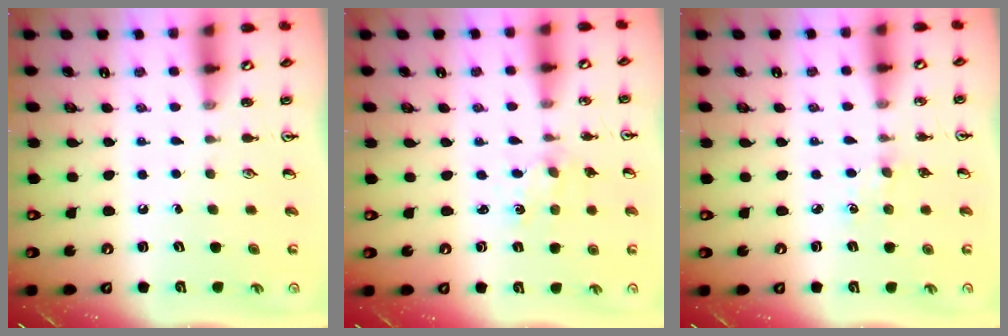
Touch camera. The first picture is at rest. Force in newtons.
{"total": 1.9, "press": 1.9, "slide": 0.3}
{"total": 2.8, "press": 2.7, "slide": 0.4}